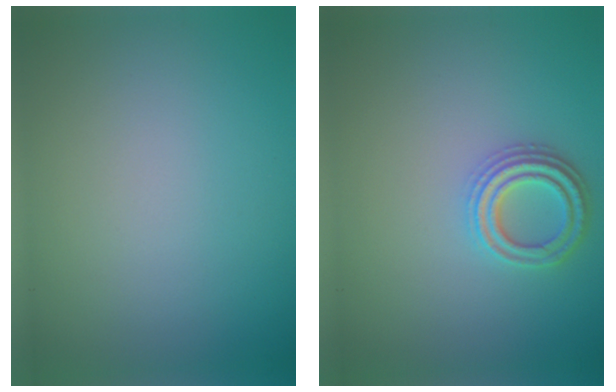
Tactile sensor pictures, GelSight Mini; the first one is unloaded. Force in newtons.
{"total": 3.0, "press": 2.7, "slide": 1.1}